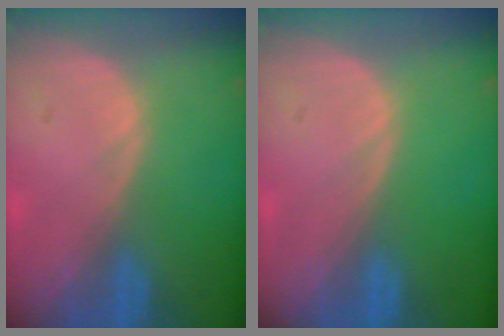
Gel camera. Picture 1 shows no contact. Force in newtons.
{"total": 0.0}